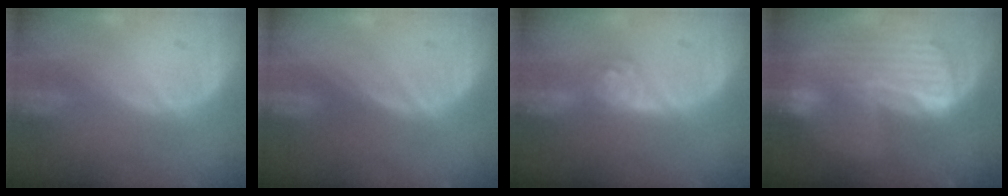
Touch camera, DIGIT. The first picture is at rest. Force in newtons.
{"total": 0.0}
{"total": 4.4, "press": 3.9, "slide": 1.9}
{"total": 9.9, "press": 8.6, "slide": 5.0}